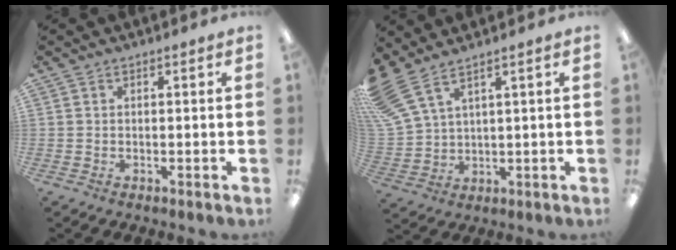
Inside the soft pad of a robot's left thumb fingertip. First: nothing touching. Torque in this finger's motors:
{"motor_torque": [0.26, 0.18, -0.11, -0.07, 0.20]}